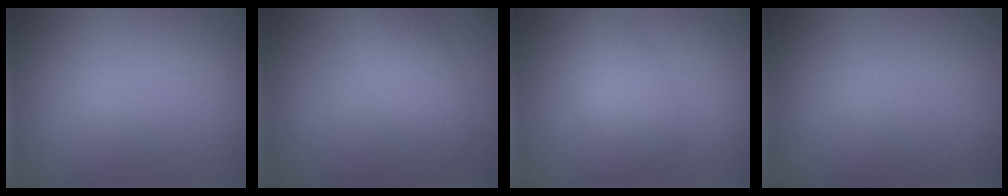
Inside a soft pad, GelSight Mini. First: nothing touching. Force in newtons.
{"total": 2.9, "press": 2.9, "slide": 0.1}
{"total": 3.0, "press": 3.0, "slide": 0.2}
{"total": 0.0}